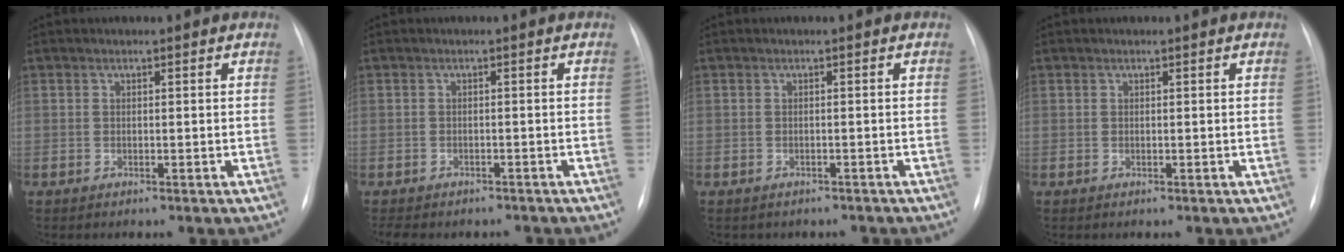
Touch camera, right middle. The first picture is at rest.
{"total": 9.0, "force": [-7.7, 3.5, 3.2], "torque": [-0.063, 0.000, -0.091]}
{"total": 4.0, "force": [-3.5, 1.9, 0.7], "torque": [-0.016, 0.006, -0.035]}
{"total": 0.0}